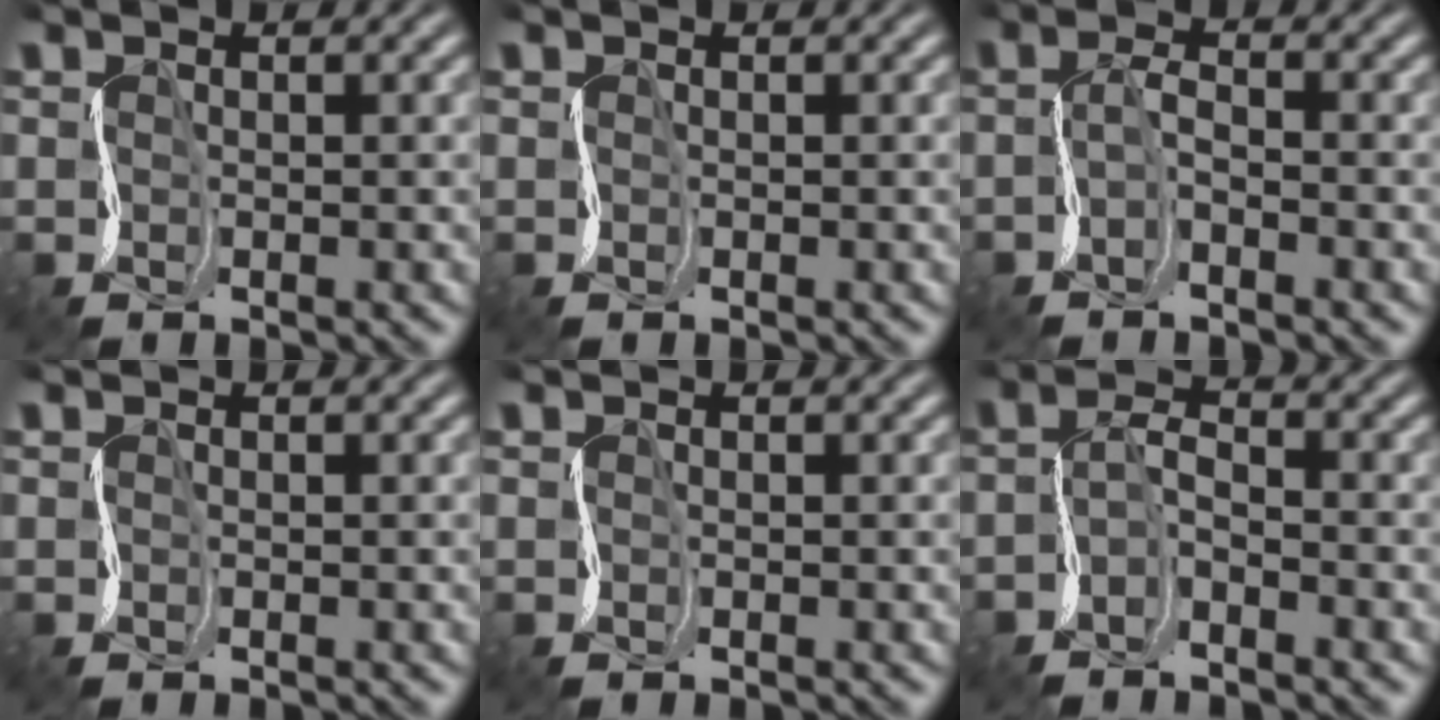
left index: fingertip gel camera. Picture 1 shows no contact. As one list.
[{"total": 0.0}, {"total": 1.2, "force": [-0.9, 0.2, 0.7], "torque": [-0.017, 0.007, -0.022]}, {"total": 0.0}, {"total": 0.0}, {"total": 1.6, "force": [-1.3, 0.4, 0.8], "torque": [-0.017, 0.008, -0.032]}]